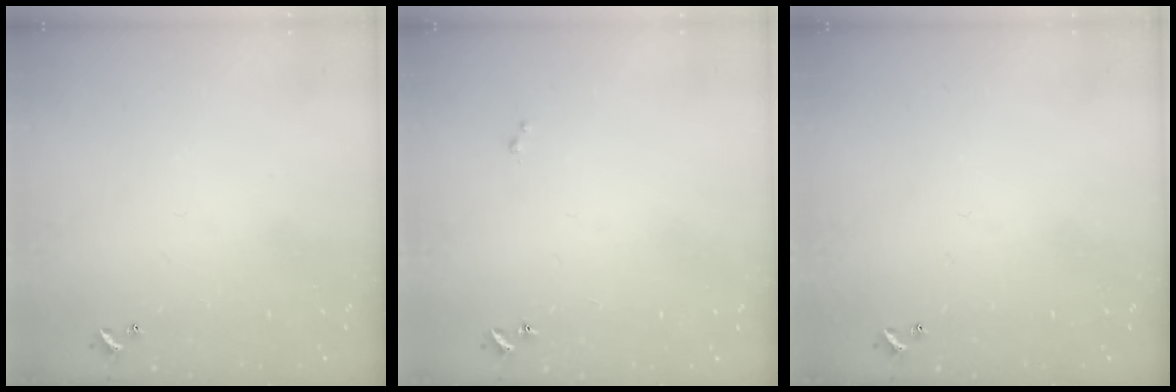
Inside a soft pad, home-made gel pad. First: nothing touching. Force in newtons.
{"total": 0.0}
{"total": 0.0}